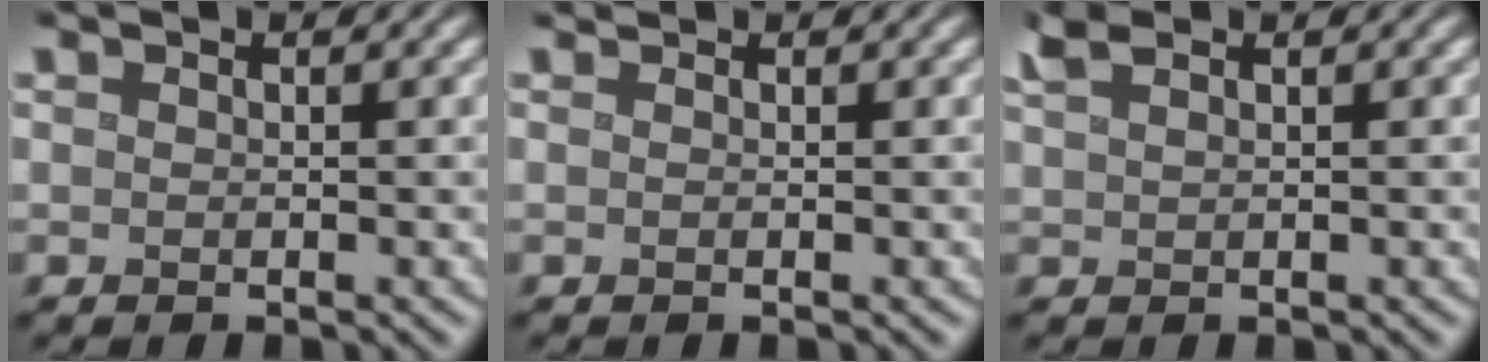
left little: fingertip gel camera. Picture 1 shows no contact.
{"total": 0.6, "force": [0.4, 0.1, 0.4], "torque": [-0.015, -0.001, -0.002]}
{"total": 1.9, "force": [1.4, 0.5, 1.1], "torque": [-0.024, 0.008, 0.031]}